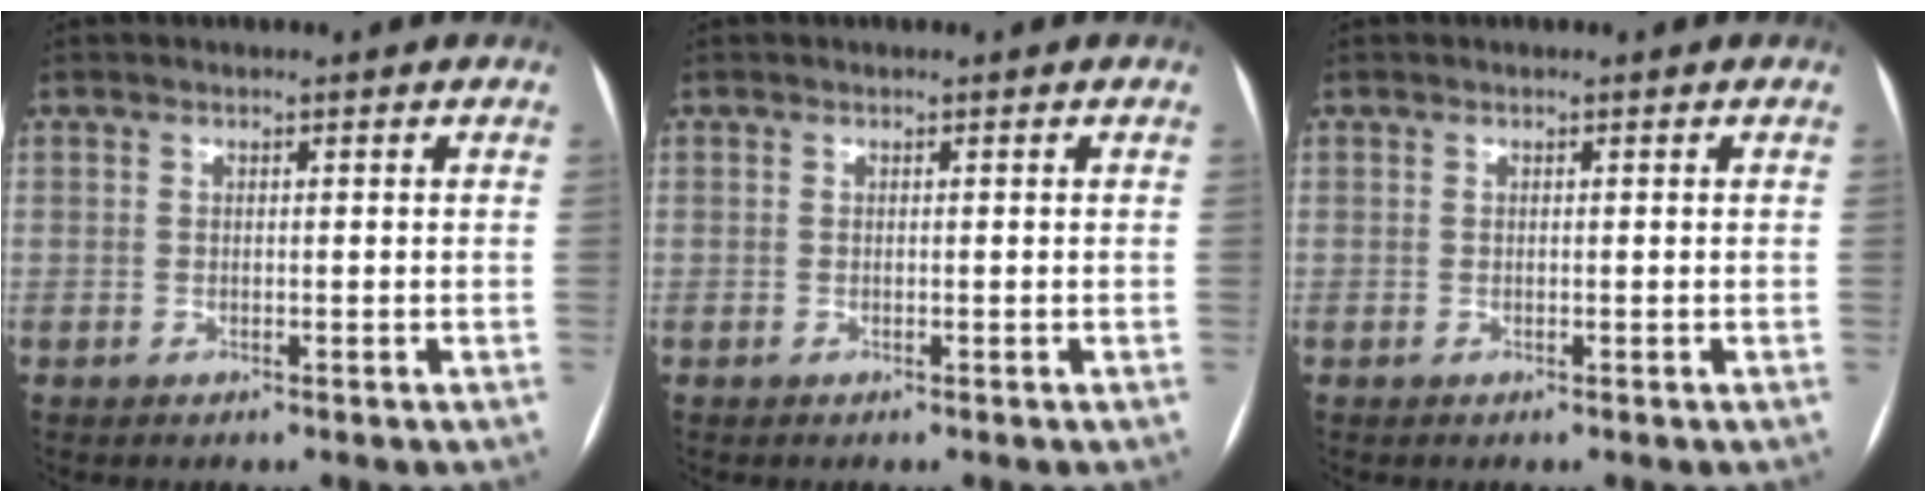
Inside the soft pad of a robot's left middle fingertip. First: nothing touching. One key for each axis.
{"total": 0.0}
{"total": 0.0}